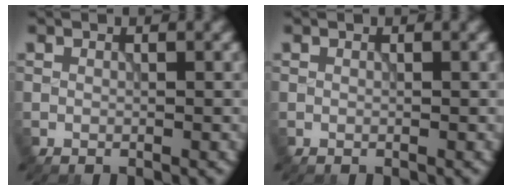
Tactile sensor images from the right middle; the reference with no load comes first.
{"total": 0.0}